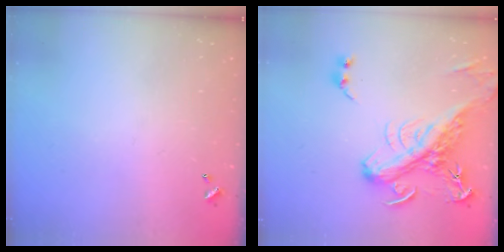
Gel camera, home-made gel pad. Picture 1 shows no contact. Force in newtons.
{"total": 9.2, "press": 9.0, "slide": 2.0}